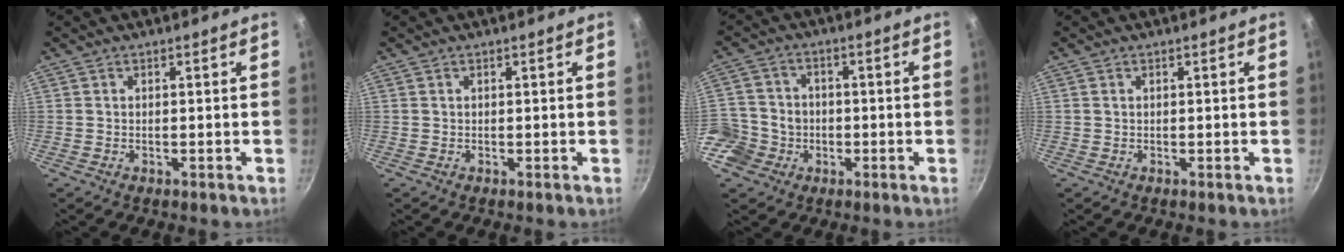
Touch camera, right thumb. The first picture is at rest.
{"total": 0.0}
{"total": 10.5, "force": [-3.4, 9.3, 3.5], "torque": [-0.051, 0.034, -0.072]}
{"total": 0.0}